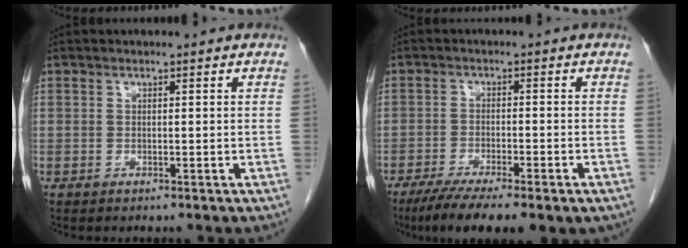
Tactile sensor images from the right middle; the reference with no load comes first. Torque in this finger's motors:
{"motor_torque": [1.21, -0.92, 0.18, 0.05]}